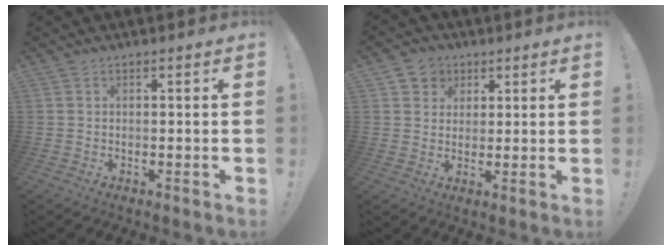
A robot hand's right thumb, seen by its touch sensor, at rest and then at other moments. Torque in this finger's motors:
{"motor_torque": [0.77, 0.73, 0.27, 0.10, -0.02]}